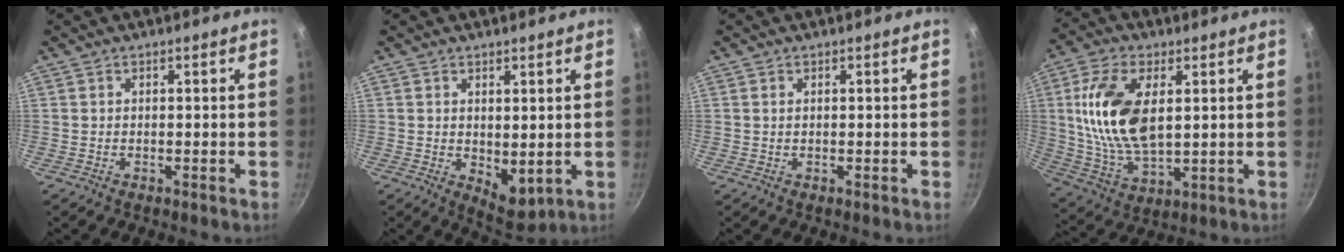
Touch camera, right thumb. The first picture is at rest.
{"total": 5.9, "force": [0.9, 3.5, 4.6], "torque": [-0.048, -0.023, 0.025]}
{"total": 0.5, "force": [0.2, 0.3, 0.4], "torque": [-0.008, 0.001, 0.004]}
{"total": 16.3, "force": [3.3, 8.7, 13.3], "torque": [-0.249, -0.009, 0.070]}